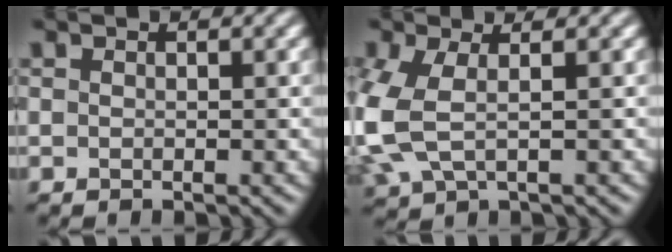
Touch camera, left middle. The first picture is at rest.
{"total": 5.2, "force": [-0.1, 2.9, 4.3], "torque": [-0.130, -0.003, -0.002]}